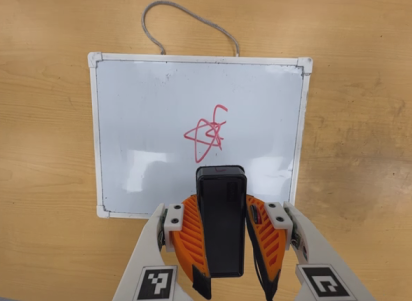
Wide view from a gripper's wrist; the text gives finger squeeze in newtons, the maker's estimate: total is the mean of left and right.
{"total": 6.9, "left": 5.6, "right": 8.3}